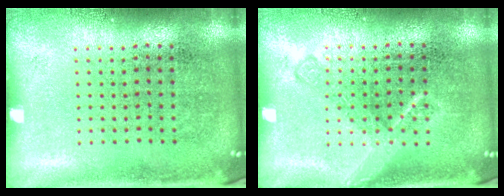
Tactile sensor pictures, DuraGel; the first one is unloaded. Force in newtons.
{"total": 1.5, "press": 1.5, "slide": 0.2}